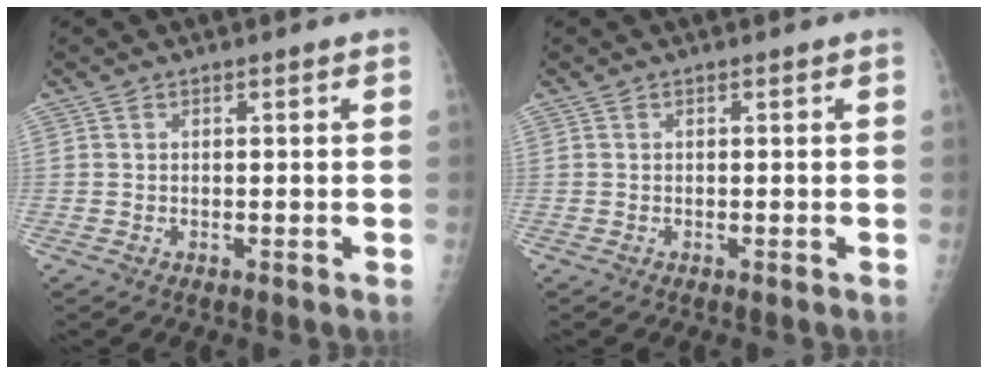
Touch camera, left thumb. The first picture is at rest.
{"total": 0.0}